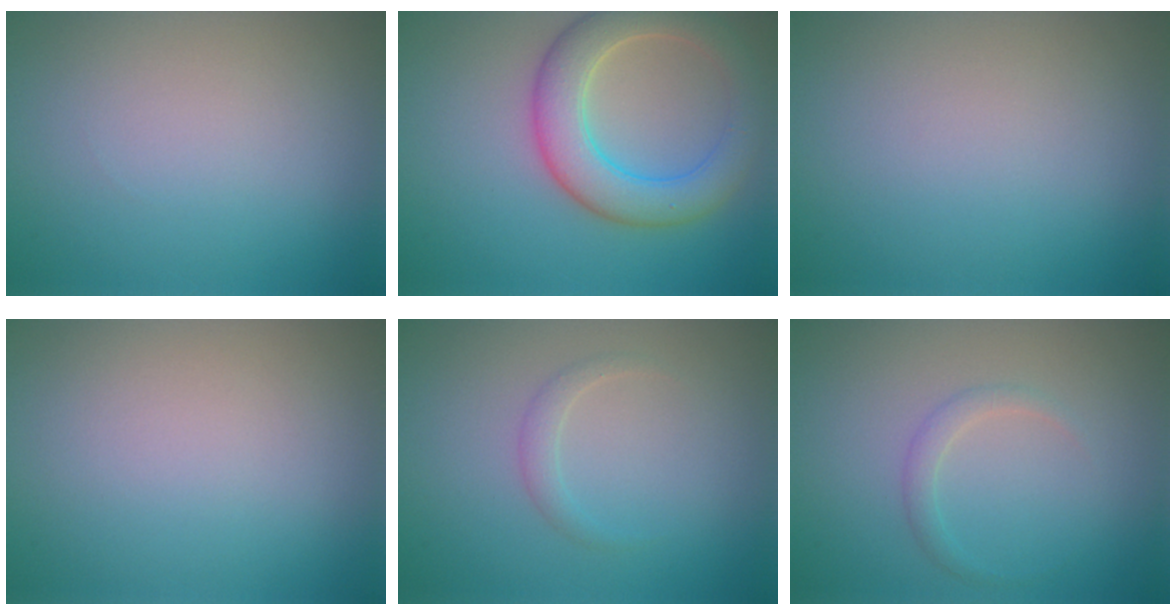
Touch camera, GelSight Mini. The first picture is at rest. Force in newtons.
{"total": 6.1, "press": 6.1, "slide": 0.3}
{"total": 0.0}
{"total": 0.0}
{"total": 1.1, "press": 1.1, "slide": 0.1}
{"total": 1.2, "press": 1.2, "slide": 0.1}